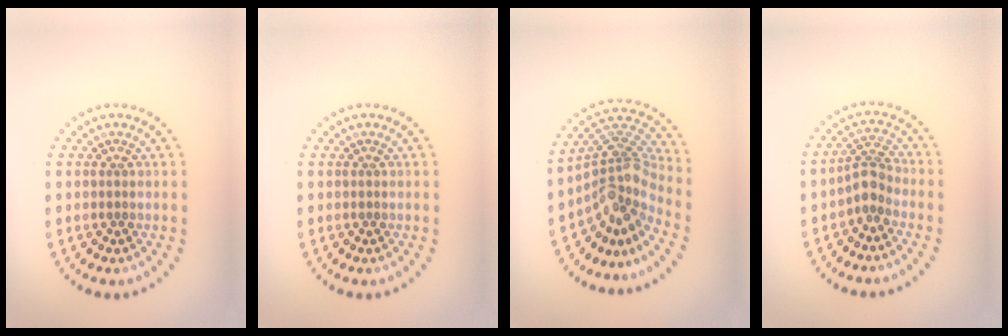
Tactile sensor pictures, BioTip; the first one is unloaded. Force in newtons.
{"total": 0.0}
{"total": 4.7, "press": 3.0, "slide": 3.6}
{"total": 2.5, "press": 1.9, "slide": 1.6}